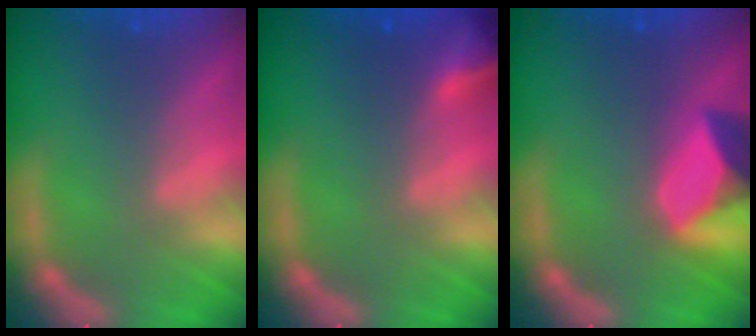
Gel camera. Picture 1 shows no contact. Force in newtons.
{"total": 2.9}
{"total": 7.5}